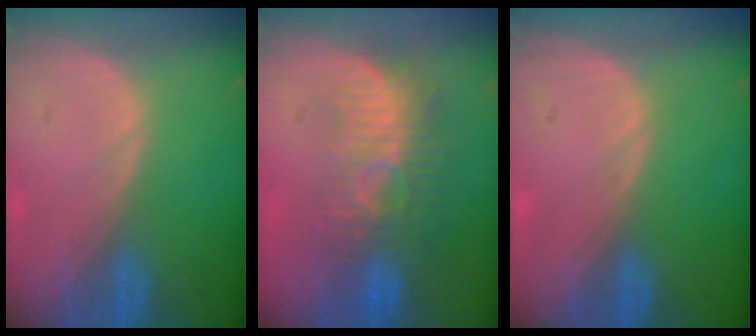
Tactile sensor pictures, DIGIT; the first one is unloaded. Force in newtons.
{"total": 9.0, "press": 8.2, "slide": 3.8}
{"total": 0.0}